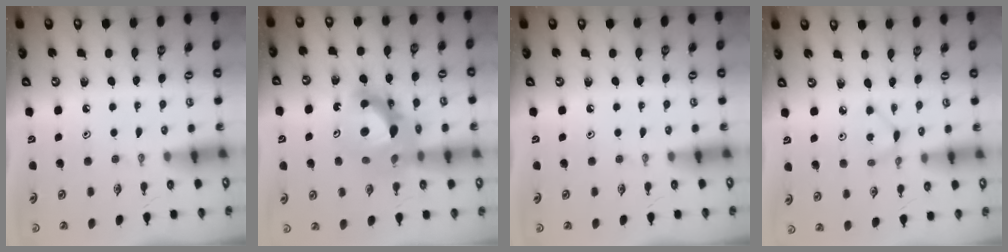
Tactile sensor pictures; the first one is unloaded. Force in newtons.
{"total": 15.6, "press": 15.5, "slide": 1.6}
{"total": 0.0}
{"total": 3.2, "press": 3.2, "slide": 0.4}